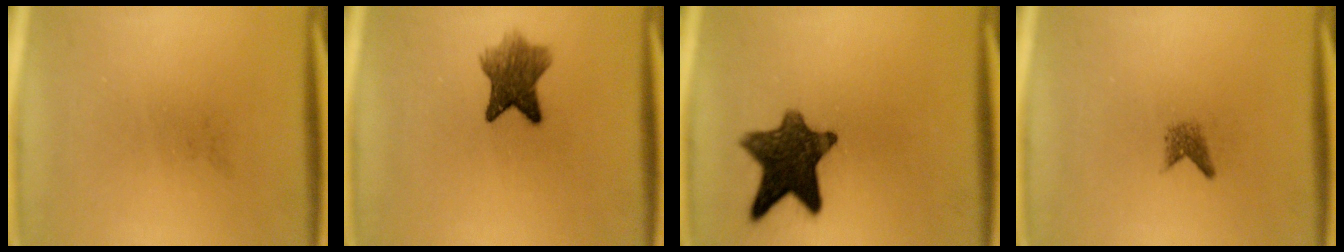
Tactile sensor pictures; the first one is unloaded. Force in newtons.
{"total": 6.6}
{"total": 11.5}
{"total": 1.5}